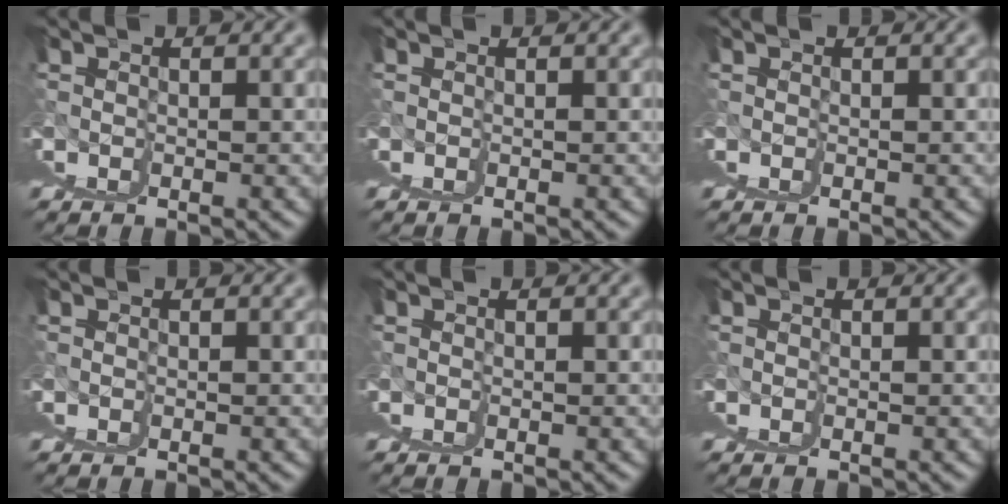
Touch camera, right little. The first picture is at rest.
{"total": 0.0}
{"total": 0.0}
{"total": 0.0}
{"total": 0.0}
{"total": 0.0}